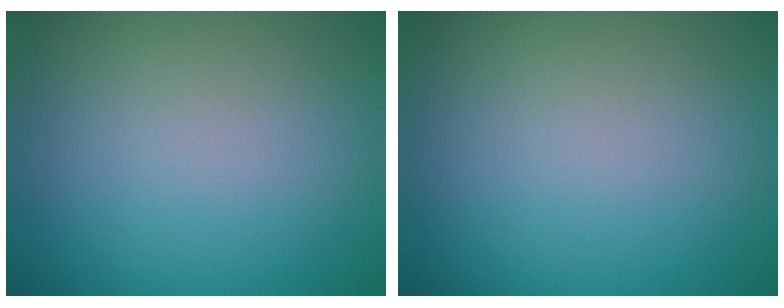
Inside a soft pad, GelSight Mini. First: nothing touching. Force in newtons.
{"total": 0.0}